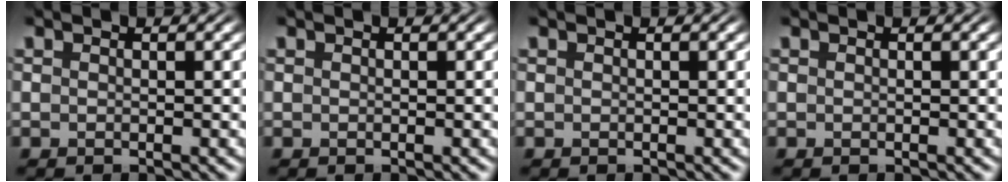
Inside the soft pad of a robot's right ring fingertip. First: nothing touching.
{"total": 0.0}
{"total": 0.0}
{"total": 0.0}